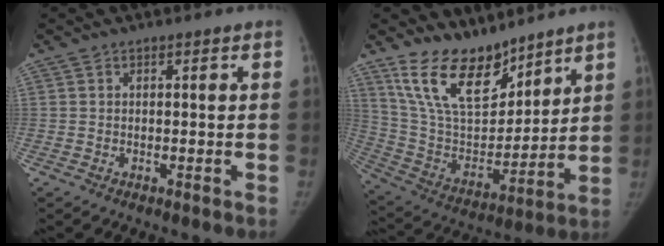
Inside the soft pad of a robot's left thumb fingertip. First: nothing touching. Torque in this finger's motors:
{"motor_torque": [0.49, -0.05, 1.47, -1.31, 0.35]}